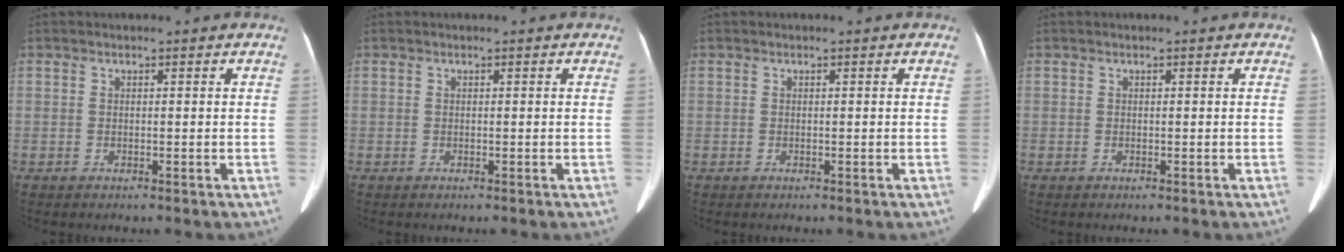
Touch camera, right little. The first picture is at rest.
{"total": 0.0}
{"total": 0.0}
{"total": 0.0}